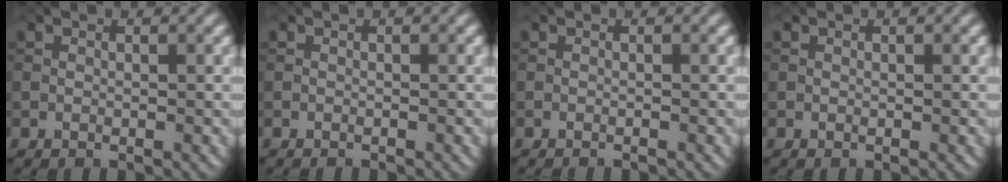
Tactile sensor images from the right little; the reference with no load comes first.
{"total": 0.7, "force": [-0.7, -0.2, 0.0], "torque": [0.000, -0.008, -0.014]}
{"total": 1.0, "force": [-1.0, -0.2, 0.1], "torque": [-0.001, -0.010, -0.019]}
{"total": 0.0}